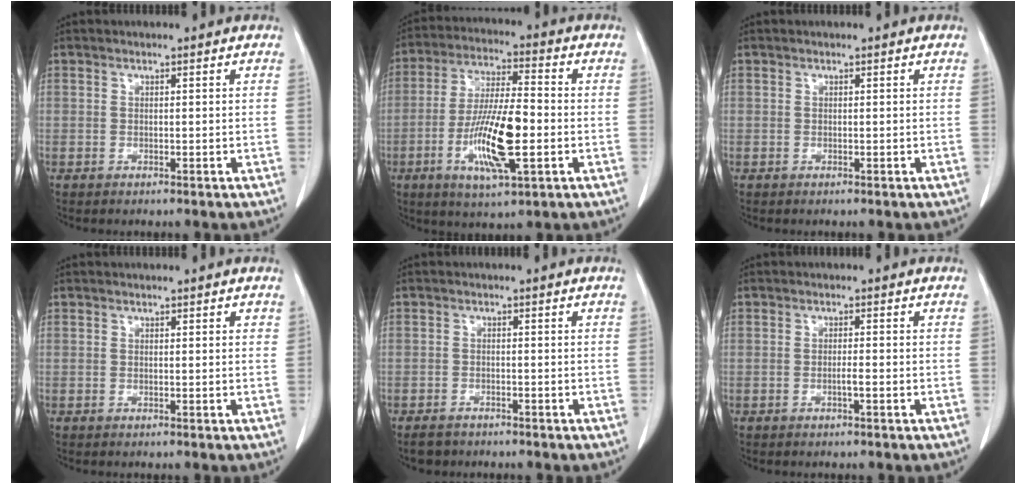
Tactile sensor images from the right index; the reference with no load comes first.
{"total": 13.0, "force": [-3.3, 2.4, 12.4], "torque": [-0.240, -0.007, -0.057]}
{"total": 0.0}
{"total": 0.7, "force": [0.5, 0.3, 0.4], "torque": [-0.002, 0.000, 0.003]}
{"total": 2.5, "force": [-2.1, 1.3, 0.5], "torque": [-0.012, 0.000, -0.032]}
{"total": 1.1, "force": [-0.4, -0.1, 1.0], "torque": [-0.019, 0.001, -0.006]}